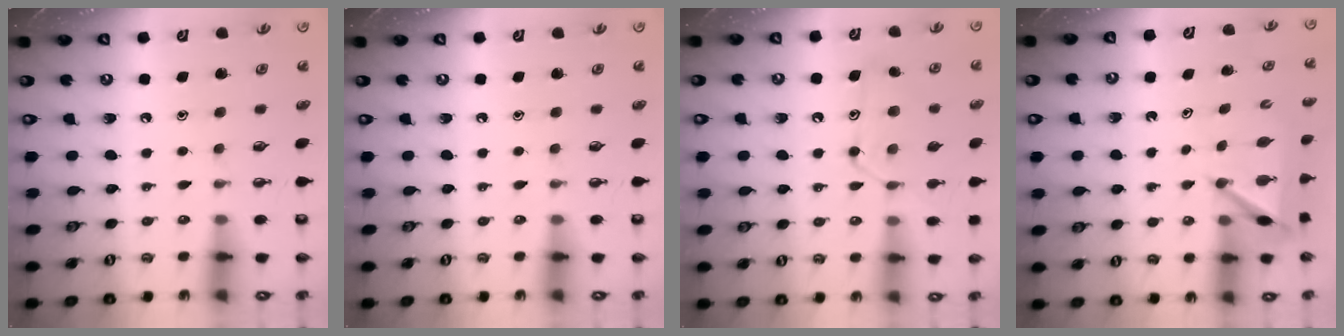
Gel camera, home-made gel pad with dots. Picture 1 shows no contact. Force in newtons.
{"total": 0.0}
{"total": 13.7, "press": 13.7, "slide": 0.9}
{"total": 5.5, "press": 5.5, "slide": 0.4}